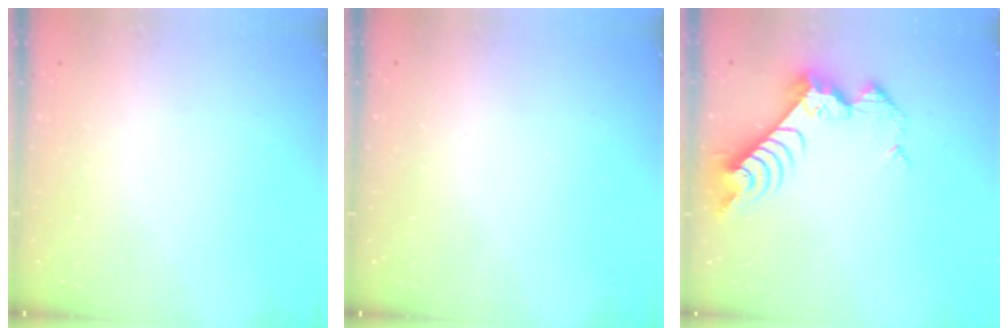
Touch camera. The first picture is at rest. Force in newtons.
{"total": 0.0}
{"total": 10.4, "press": 10.4, "slide": 1.1}